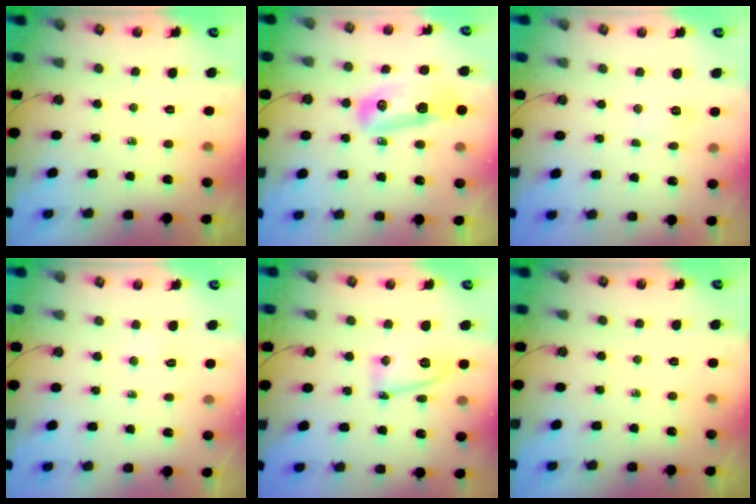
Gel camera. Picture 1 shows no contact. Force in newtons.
{"total": 18.2, "press": 14.4, "slide": 11.0}
{"total": 5.5, "press": 5.5, "slide": 0.6}
{"total": 2.8, "press": 2.8, "slide": 0.4}
{"total": 8.1, "press": 8.1, "slide": 0.6}
{"total": 0.0}